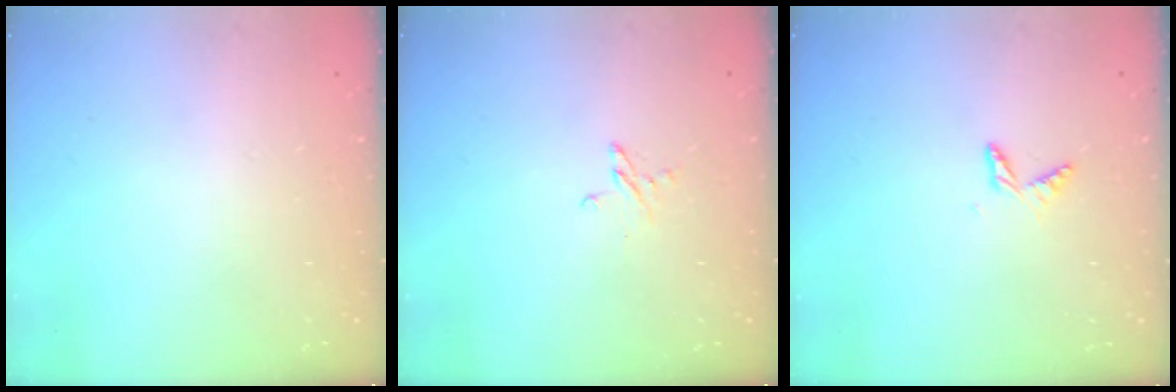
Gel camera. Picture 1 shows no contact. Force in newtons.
{"total": 2.9, "press": 2.9, "slide": 0.3}
{"total": 4.6, "press": 4.6, "slide": 0.4}